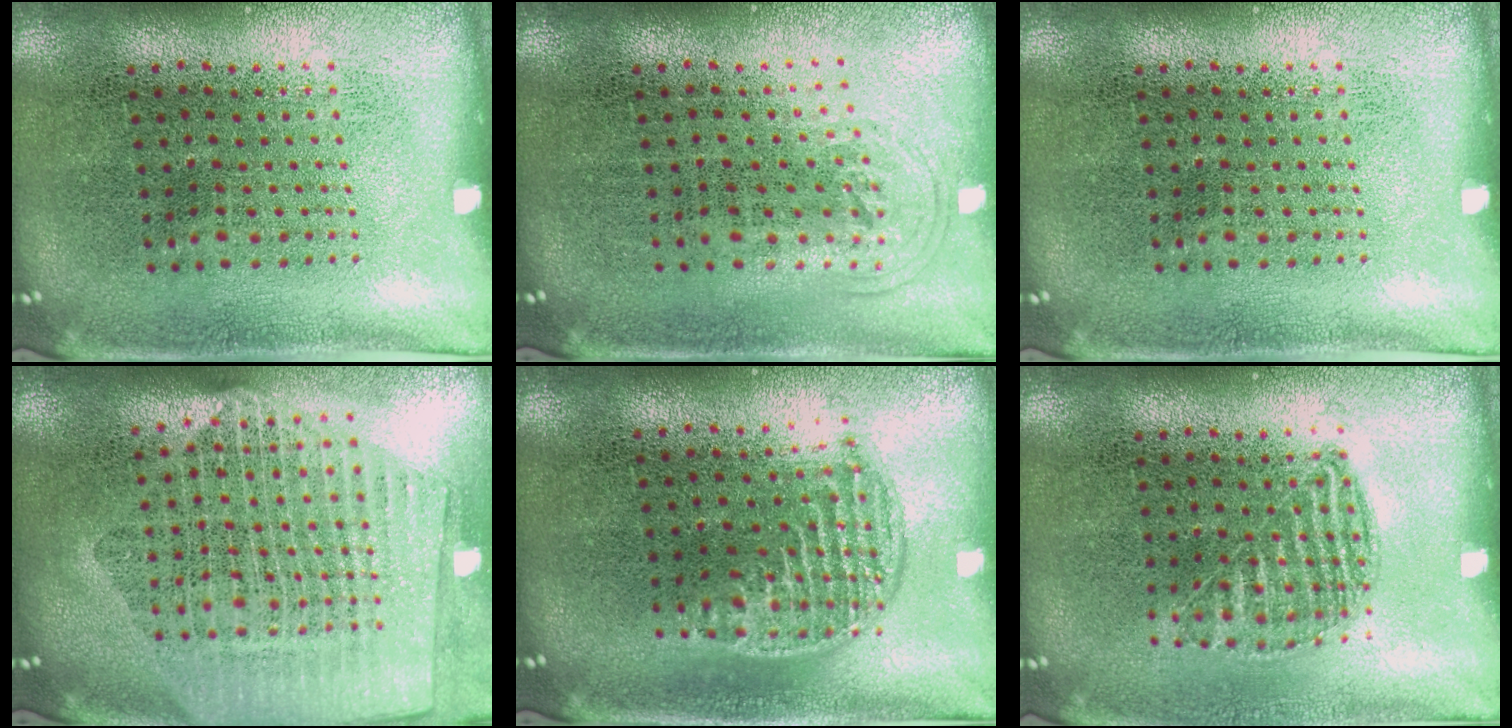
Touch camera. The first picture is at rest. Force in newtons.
{"total": 0.9, "press": 0.6, "slide": 0.6}
{"total": 0.0}
{"total": 2.4, "press": 2.1, "slide": 1.1}
{"total": 1.3, "press": 1.1, "slide": 0.6}
{"total": 0.9, "press": 0.9, "slide": 0.4}